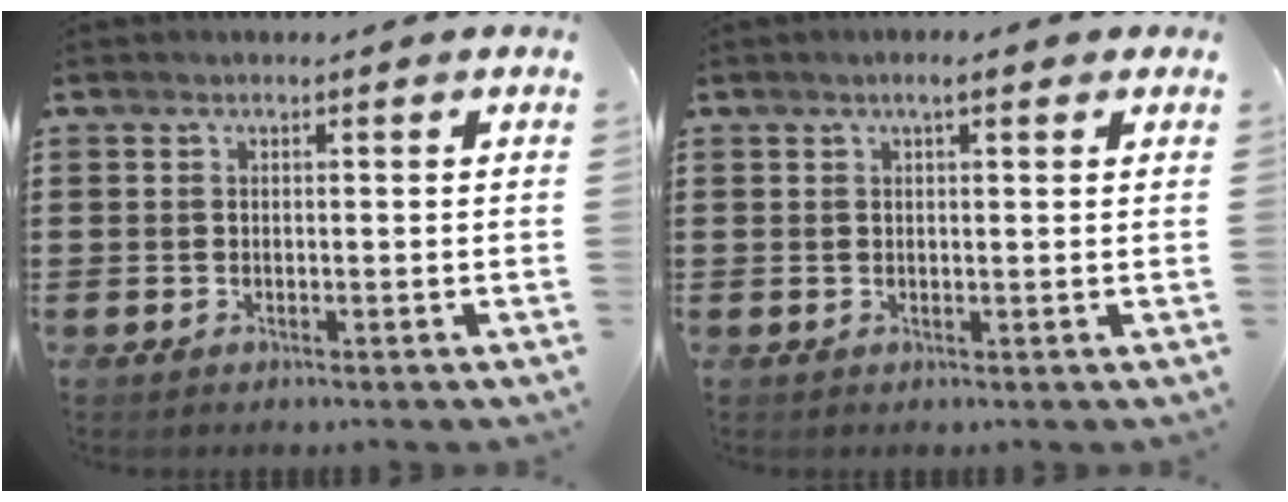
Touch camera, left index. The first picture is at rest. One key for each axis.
{"total": 2.5, "fx": 1.4, "fy": 0.4, "fz": 2.0, "tx": -0.040, "ty": 0.005, "tz": 0.024}